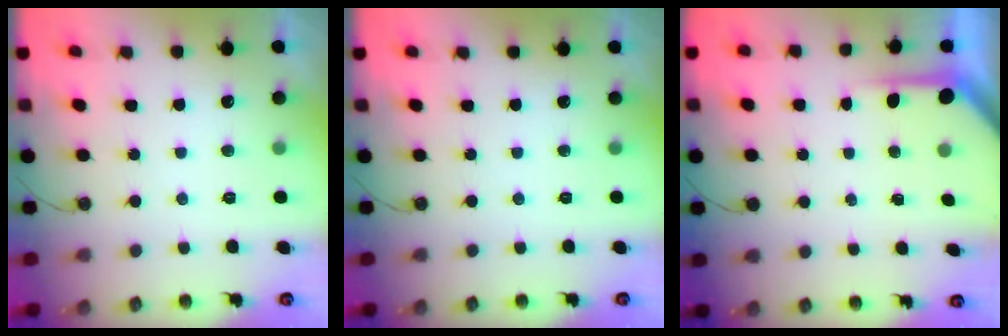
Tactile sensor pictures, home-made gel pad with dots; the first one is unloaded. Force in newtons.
{"total": 0.0}
{"total": 3.5, "press": 3.5, "slide": 0.4}